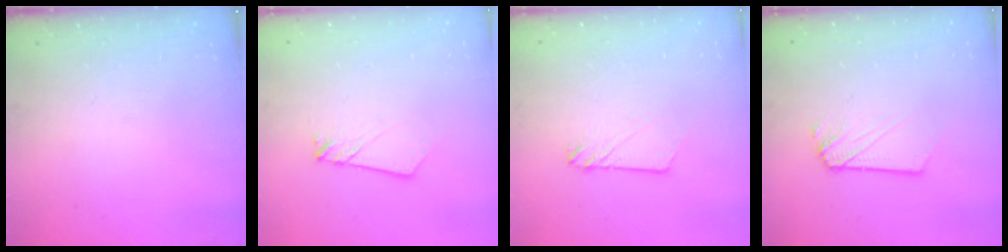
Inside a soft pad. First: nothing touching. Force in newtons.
{"total": 2.7, "press": 2.6, "slide": 0.3}
{"total": 2.4, "press": 2.4, "slide": 0.2}
{"total": 2.5, "press": 2.5, "slide": 0.1}